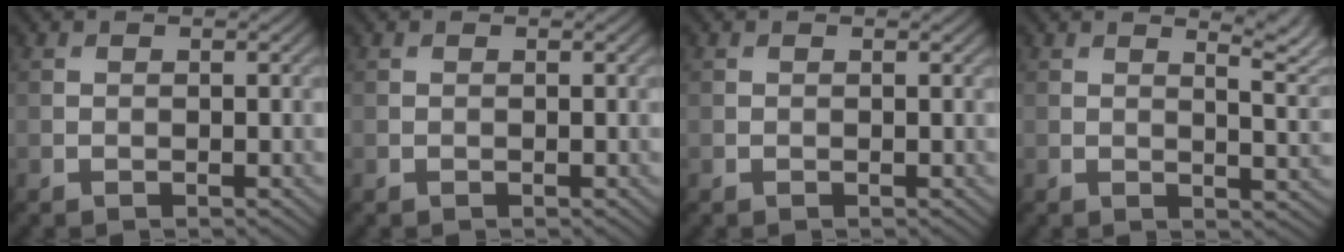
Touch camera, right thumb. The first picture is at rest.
{"total": 0.0}
{"total": 0.0}
{"total": 5.4, "force": [3.2, 1.4, 4.1], "torque": [-0.056, 0.008, 0.052]}